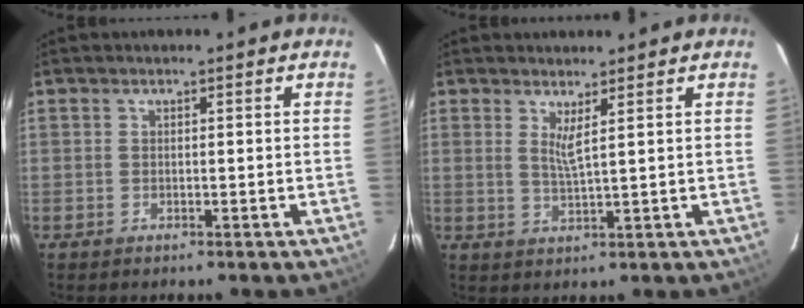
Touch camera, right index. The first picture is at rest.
{"total": 2.8, "force": [1.5, -0.4, 2.3], "torque": [-0.044, -0.012, 0.024]}